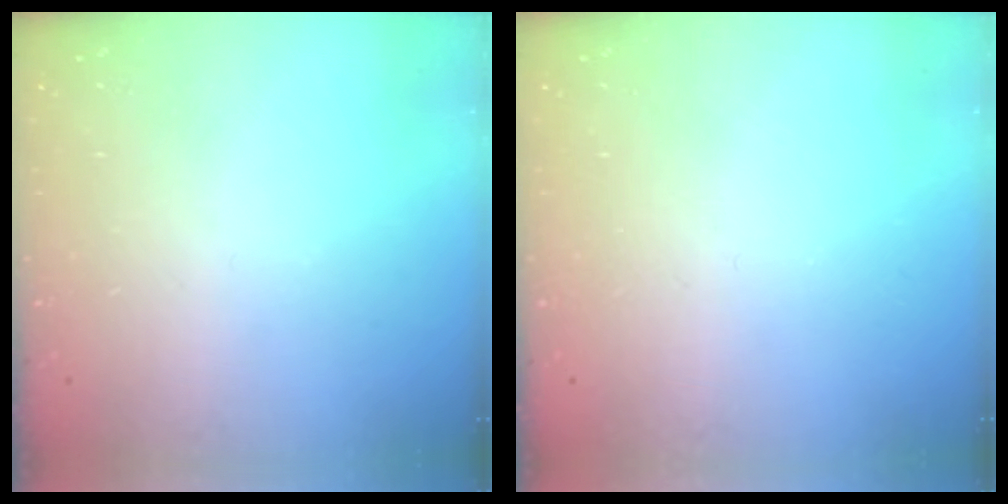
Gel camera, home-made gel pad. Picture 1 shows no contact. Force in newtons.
{"total": 0.0}